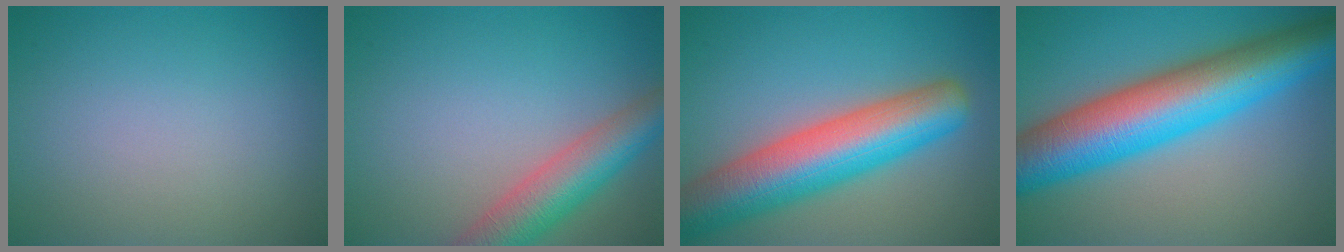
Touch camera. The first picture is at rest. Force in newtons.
{"total": 6.0, "press": 6.0, "slide": 0.4}
{"total": 10.4, "press": 10.4, "slide": 0.6}
{"total": 12.8, "press": 12.8, "slide": 0.1}